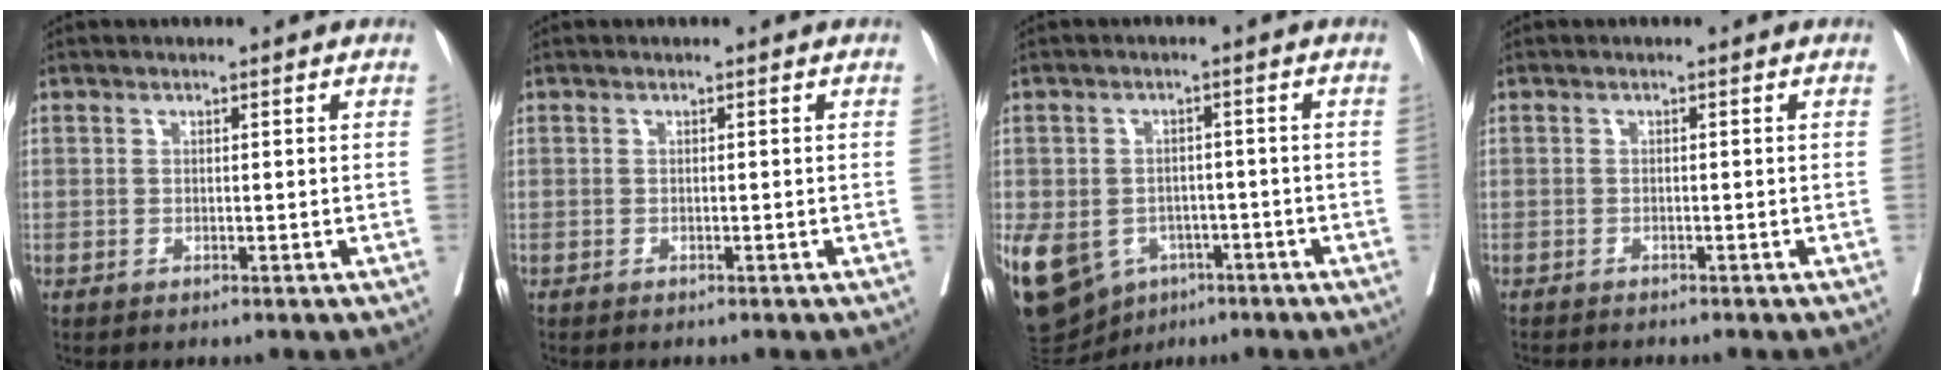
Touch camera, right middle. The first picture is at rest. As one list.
[{"total": 1.2, "force": [-1.1, 0.2, 0.5], "torque": [-0.002, 0.000, -0.017]}, {"total": 23.4, "force": [-9.7, 18.1, 11.1], "torque": [-0.351, -0.018, -0.139]}, {"total": 3.7, "force": [-3.5, 0.3, 1.1], "torque": [-0.015, -0.010, -0.056]}]